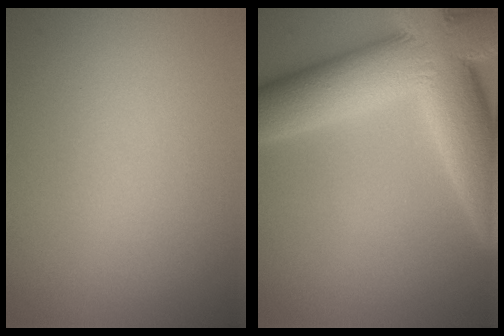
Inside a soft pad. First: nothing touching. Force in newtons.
{"total": 13.4, "press": 13.3, "slide": 1.1}